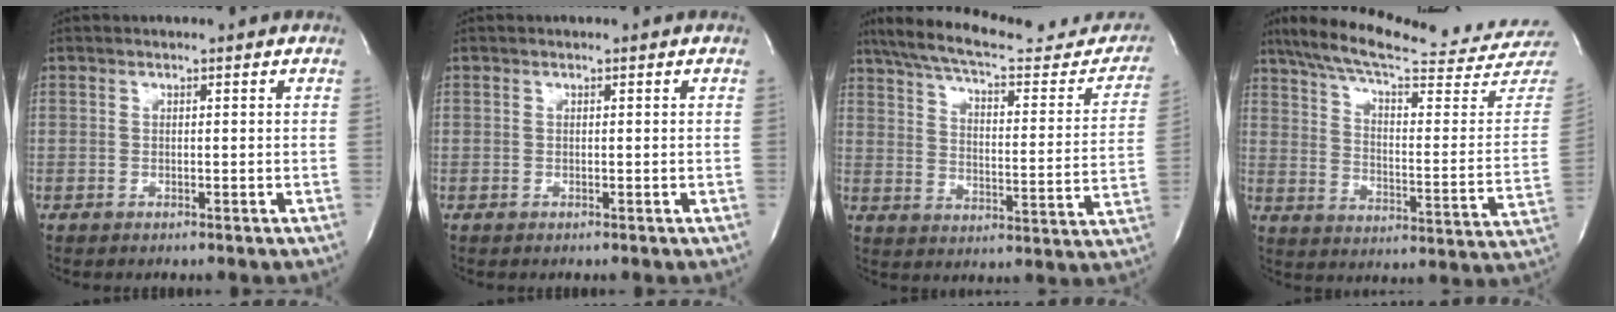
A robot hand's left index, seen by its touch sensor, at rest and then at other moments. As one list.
[{"total": 0.0}, {"total": 26.3, "force": [22.2, 6.5, 12.5], "torque": [-0.191, -0.008, 0.283]}, {"total": 27.7, "force": [25.2, 1.2, 11.3], "torque": [-0.179, -0.075, 0.332]}]